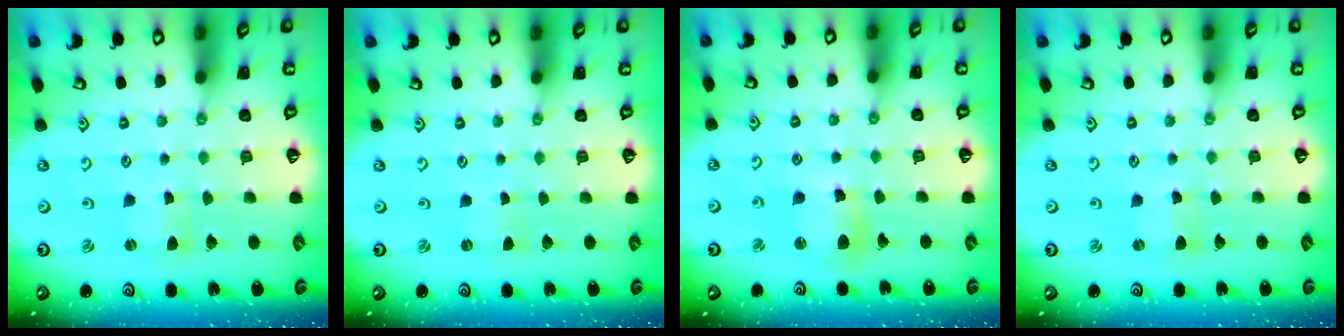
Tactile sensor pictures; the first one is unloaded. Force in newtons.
{"total": 0.0}
{"total": 10.6, "press": 10.5, "slide": 1.5}
{"total": 2.5, "press": 2.5, "slide": 0.2}